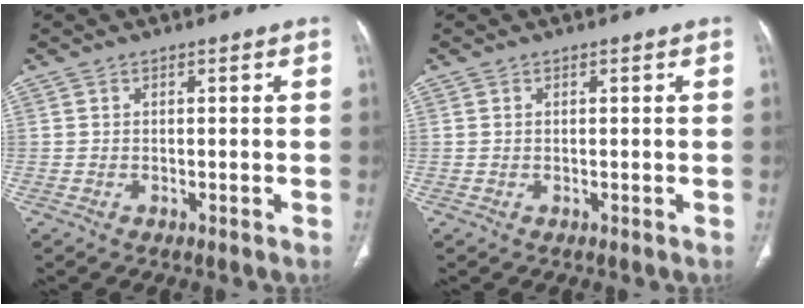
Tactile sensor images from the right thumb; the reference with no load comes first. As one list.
[{"total": 0.0}]